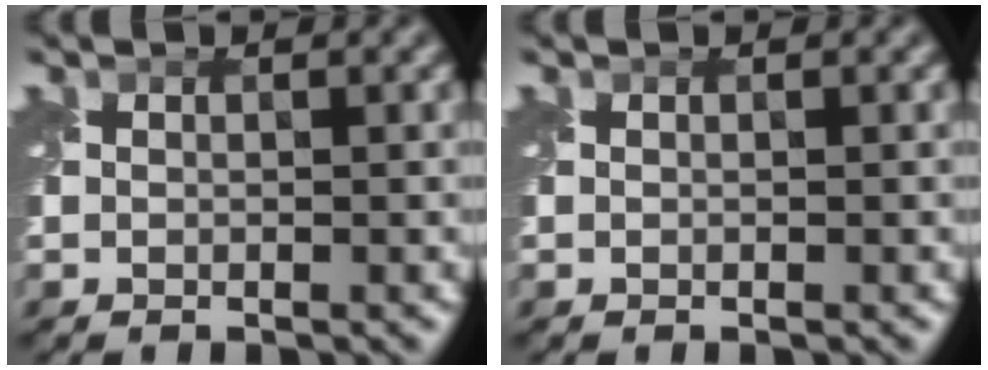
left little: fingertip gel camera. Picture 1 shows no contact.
{"total": 0.0}